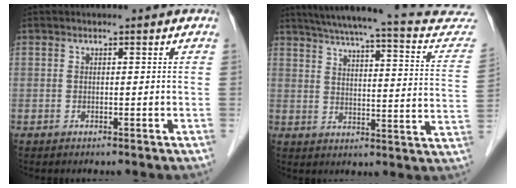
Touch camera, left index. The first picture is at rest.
{"total": 24.5, "force": [22.1, 1.9, 10.4], "torque": [-0.144, -0.042, 0.262]}